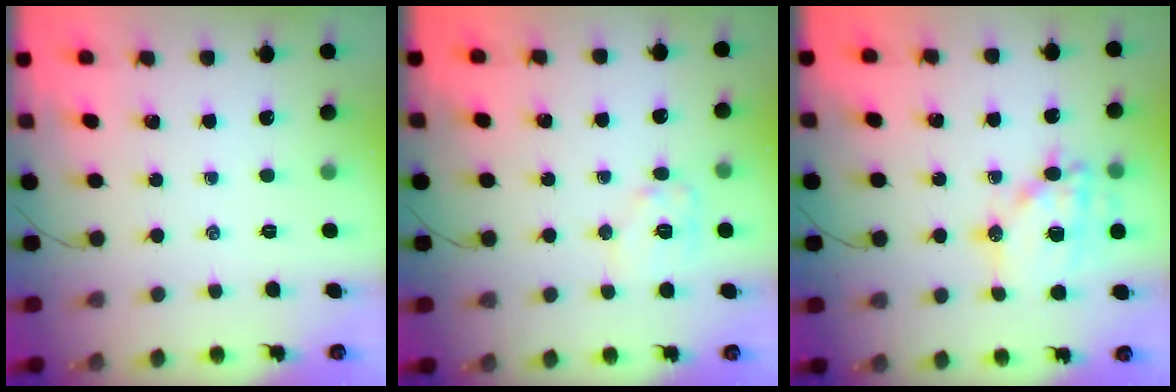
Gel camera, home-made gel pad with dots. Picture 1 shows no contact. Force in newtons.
{"total": 9.0, "press": 9.0, "slide": 0.5}
{"total": 16.8, "press": 16.5, "slide": 3.4}